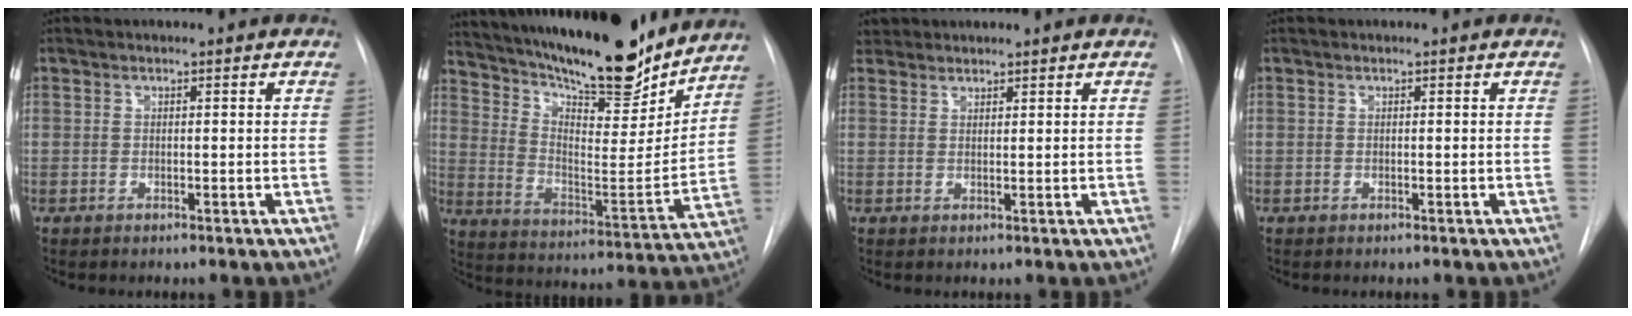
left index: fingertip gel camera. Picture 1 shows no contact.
{"total": 25.3, "force": [21.5, 5.8, 11.9], "torque": [-0.211, -0.023, 0.316]}
{"total": 2.6, "force": [2.4, 1.1, -0.1], "torque": [0.004, 0.014, 0.043]}
{"total": 0.0}